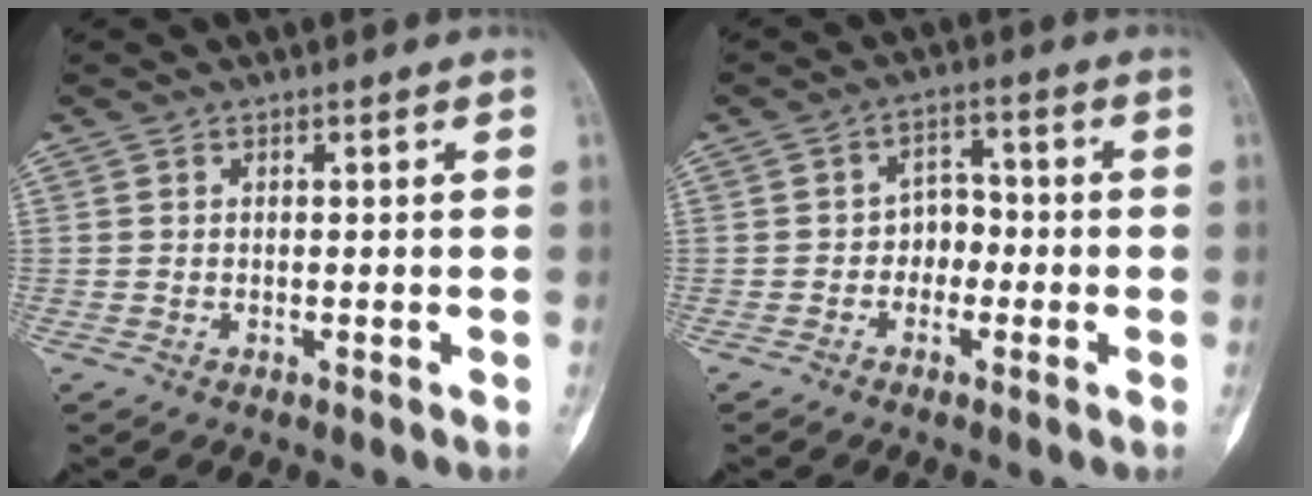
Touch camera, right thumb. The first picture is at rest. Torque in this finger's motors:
{"motor_torque": [-0.50, -0.12, 0.05, 0.03, 0.03]}